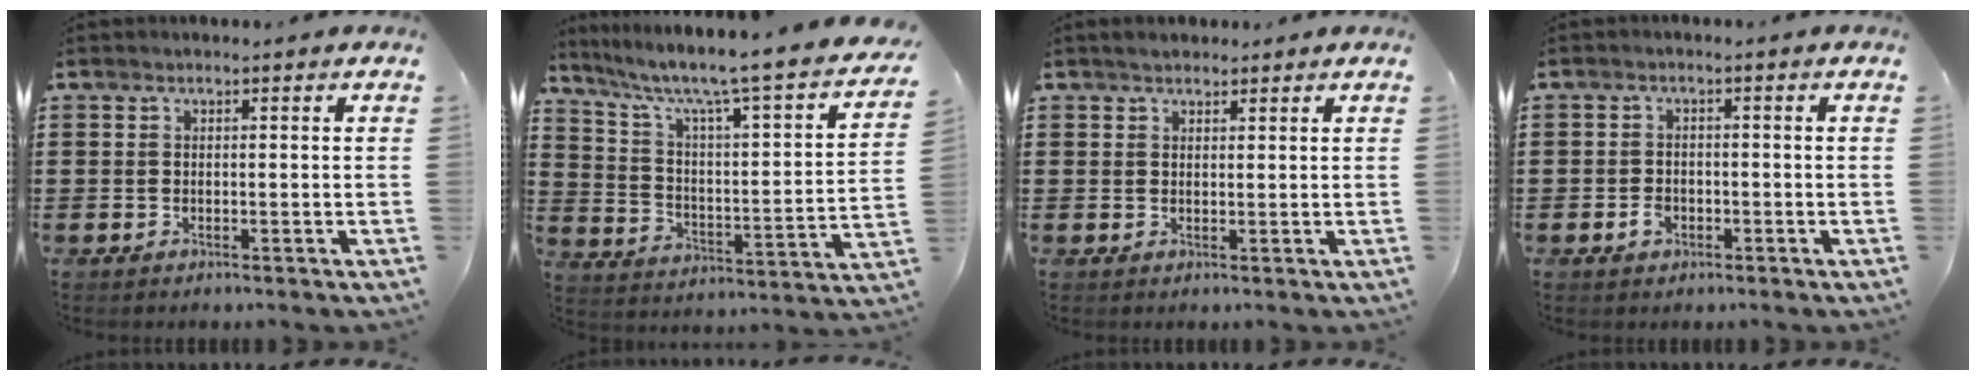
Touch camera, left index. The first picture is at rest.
{"total": 5.3, "force": [3.8, 0.4, 3.7], "torque": [-0.090, -0.043, 0.052]}
{"total": 1.6, "force": [1.4, 0.6, 0.3], "torque": [-0.009, 0.005, 0.026]}
{"total": 2.0, "force": [-0.9, 1.5, 1.1], "torque": [-0.023, 0.001, -0.018]}